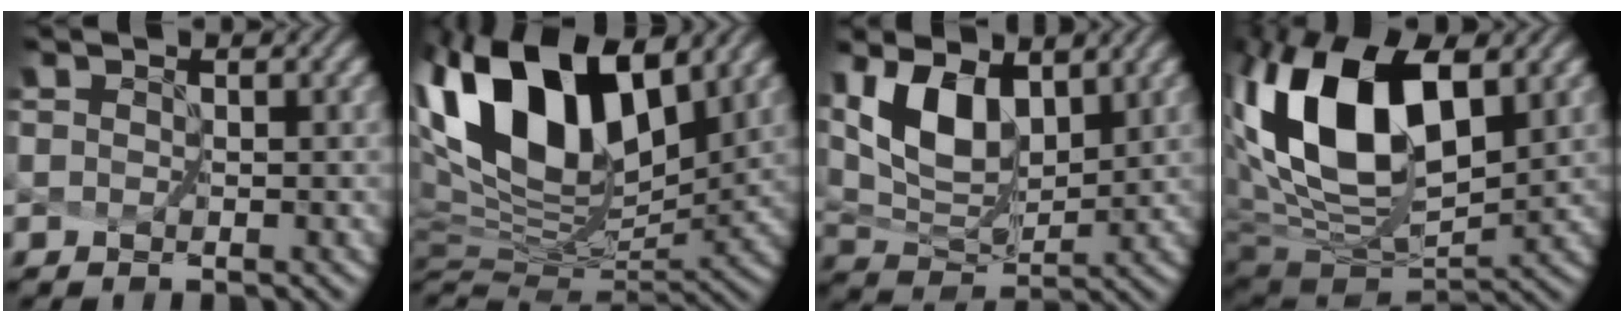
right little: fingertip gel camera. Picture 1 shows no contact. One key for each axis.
{"total": 14.7, "fx": 6.6, "fy": 7.0, "fz": 11.1, "tx": -0.224, "ty": 0.025, "tz": 0.128}
{"total": 5.7, "fx": 3.0, "fy": 2.6, "fz": 4.1, "tx": -0.083, "ty": -0.010, "tz": 0.067}
{"total": 12.7, "fx": 3.2, "fy": 7.1, "fz": 10.1, "tx": -0.189, "ty": 0.002, "tz": 0.070}